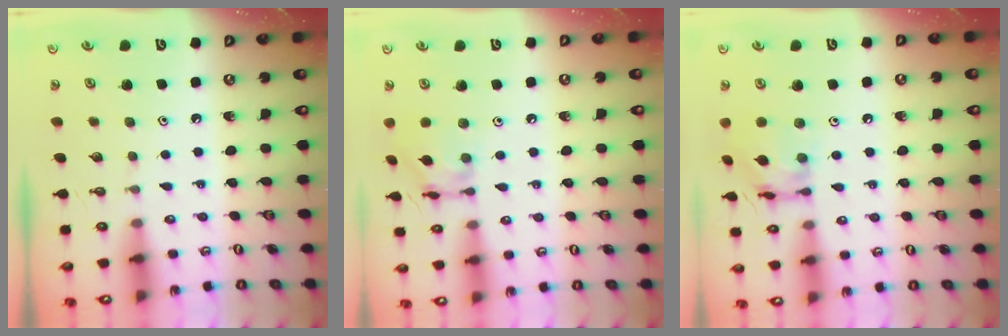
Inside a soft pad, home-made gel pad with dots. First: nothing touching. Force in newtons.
{"total": 10.6, "press": 10.6, "slide": 0.7}
{"total": 11.8, "press": 11.8, "slide": 1.0}